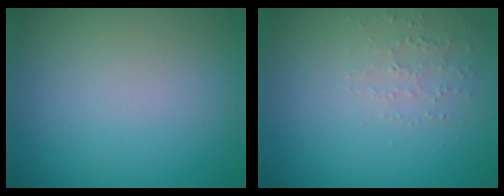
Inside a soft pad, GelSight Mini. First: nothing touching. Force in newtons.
{"total": 1.5, "press": 1.5, "slide": 0.5}